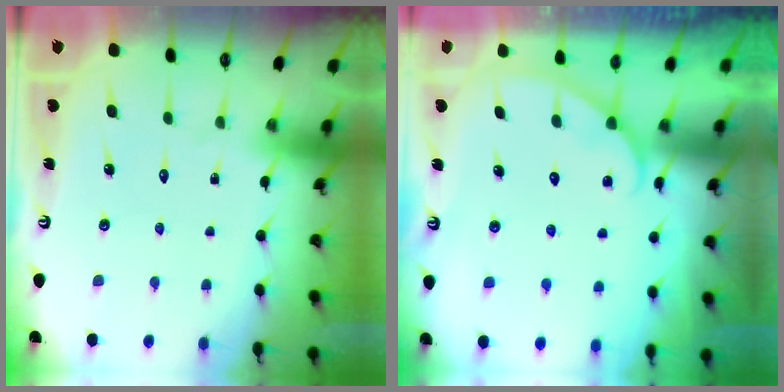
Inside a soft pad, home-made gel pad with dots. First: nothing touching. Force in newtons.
{"total": 4.2, "press": 4.2, "slide": 0.3}